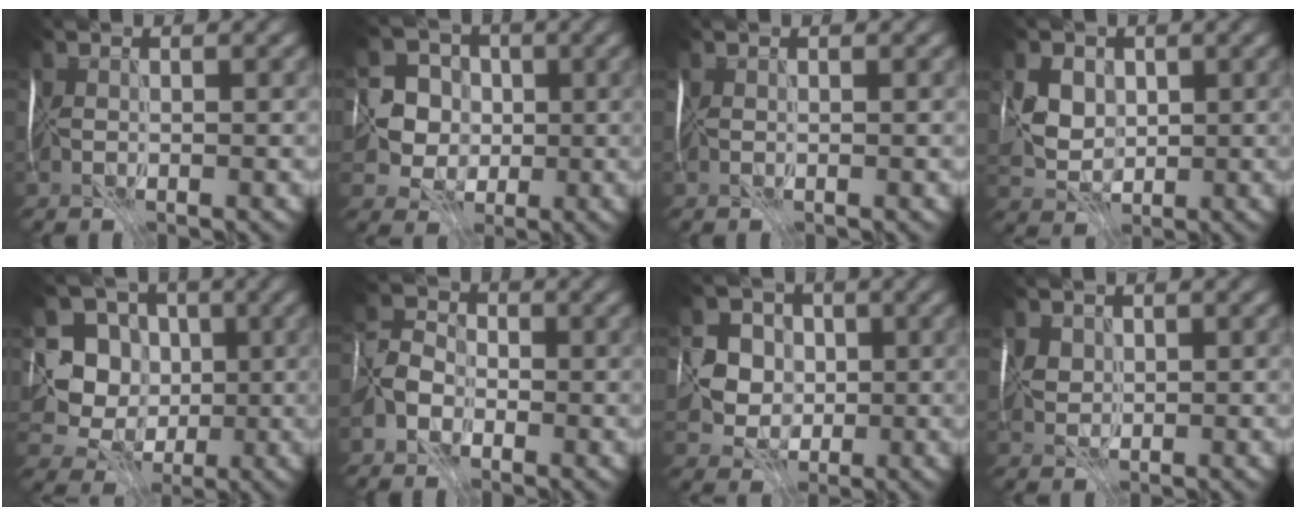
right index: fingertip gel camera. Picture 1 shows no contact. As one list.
[{"total": 5.1, "force": [0.0, 5.0, 1.0], "torque": [-0.008, 0.014, -0.020]}, {"total": 0.0}, {"total": 4.0, "force": [1.7, 3.1, 1.8], "torque": [-0.019, 0.022, 0.025]}, {"total": 5.3, "force": [0.7, 5.1, 1.5], "torque": [-0.016, -0.008, -0.001]}, {"total": 1.9, "force": [-1.4, 1.2, 0.2], "torque": [-0.002, 0.010, -0.033]}, {"total": 2.9, "force": [0.5, 2.9, 0.3], "torque": [-0.001, 0.005, 0.008]}, {"total": 1.2, "force": [1.0, 0.6, -0.4], "torque": [0.011, 0.006, 0.021]}]